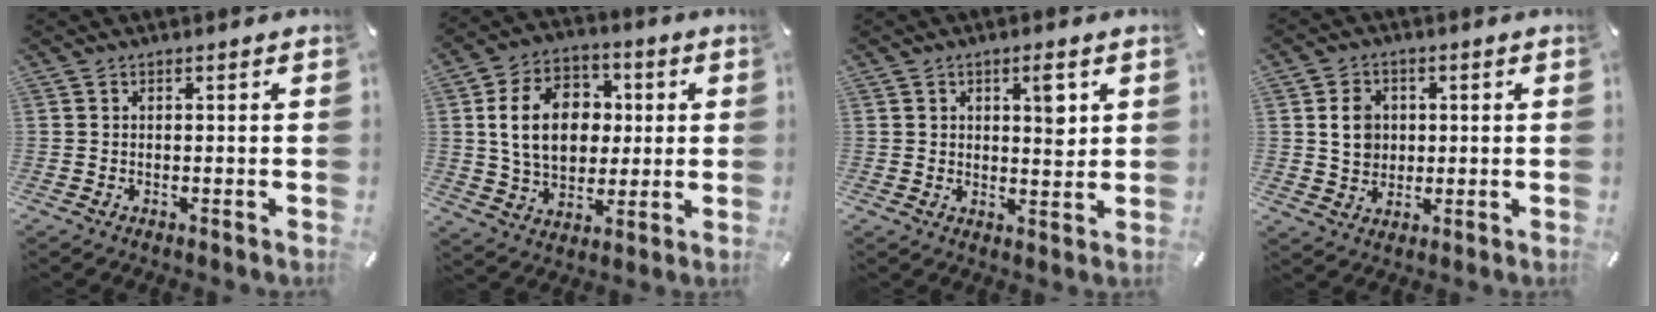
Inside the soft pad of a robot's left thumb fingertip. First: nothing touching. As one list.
[{"total": 15.6, "force": [2.0, 12.0, 9.8], "torque": [-0.177, 0.017, 0.035]}, {"total": 5.6, "force": [2.1, 2.7, 4.5], "torque": [-0.053, -0.009, 0.025]}, {"total": 6.2, "force": [0.9, 5.6, 2.4], "torque": [-0.034, 0.005, 0.015]}]